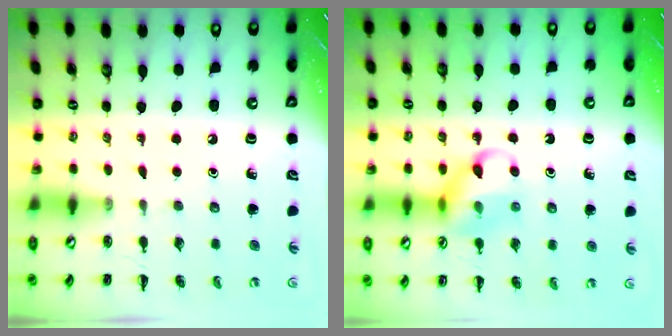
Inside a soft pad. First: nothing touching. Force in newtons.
{"total": 12.7, "press": 12.6, "slide": 1.7}